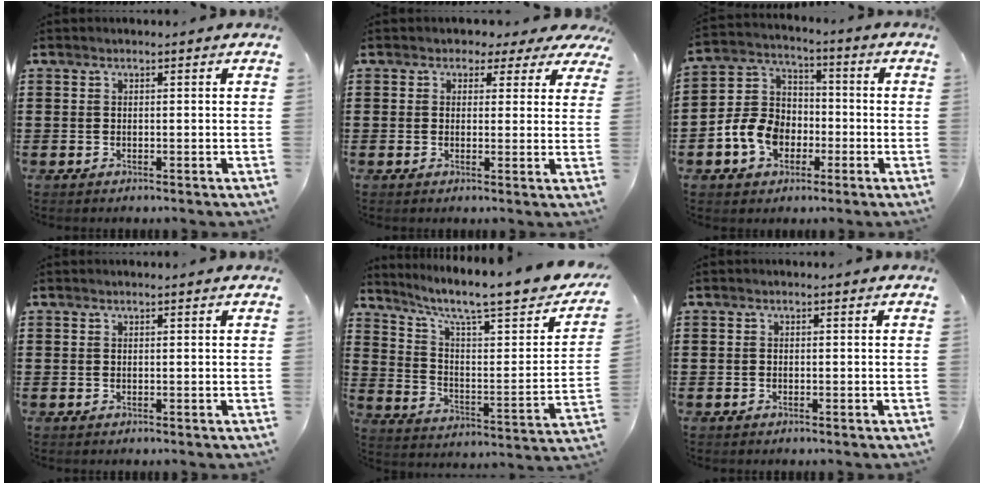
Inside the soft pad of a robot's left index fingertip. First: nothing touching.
{"total": 2.1, "force": [1.2, 1.6, 0.6], "torque": [-0.015, 0.004, 0.018]}
{"total": 8.8, "force": [-3.4, 6.9, 4.3], "torque": [-0.126, 0.017, -0.071]}
{"total": 0.0}
{"total": 8.3, "force": [6.4, 1.0, 5.2], "torque": [-0.113, -0.050, 0.098]}
{"total": 0.5, "force": [-0.4, 0.3, 0.0], "torque": [-0.003, 0.000, -0.008]}